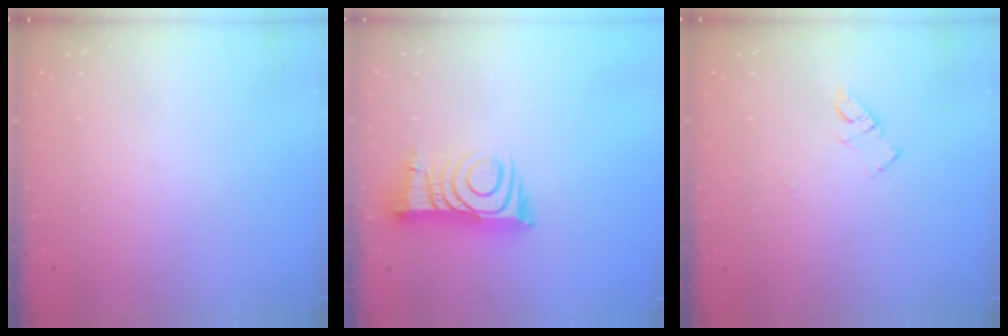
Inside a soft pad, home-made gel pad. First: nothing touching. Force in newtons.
{"total": 11.0, "press": 11.0, "slide": 0.6}
{"total": 5.6, "press": 5.6, "slide": 0.8}